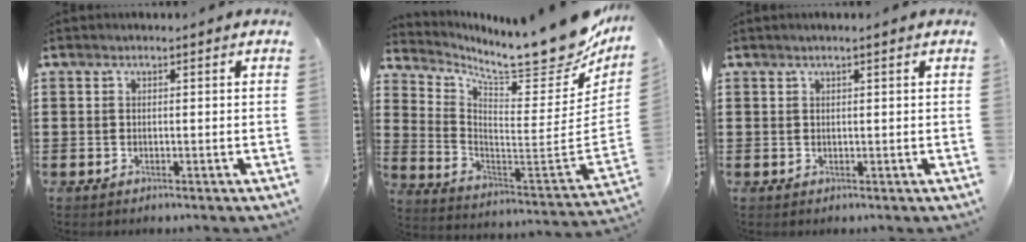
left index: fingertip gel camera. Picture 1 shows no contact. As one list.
[{"total": 11.5, "force": [9.8, 0.9, 5.9], "torque": [-0.109, -0.094, 0.158]}, {"total": 0.9, "force": [0.5, 0.0, 0.8], "torque": [-0.013, 0.000, 0.010]}]